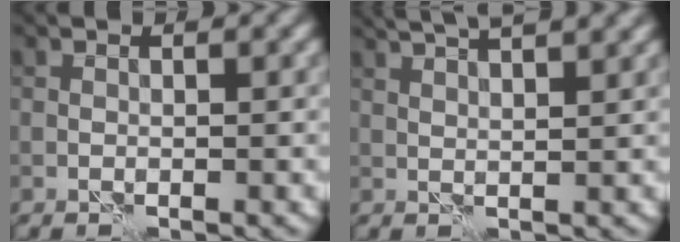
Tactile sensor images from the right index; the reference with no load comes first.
{"total": 7.3, "force": [4.9, 2.5, 4.8], "torque": [-0.051, 0.039, 0.047]}